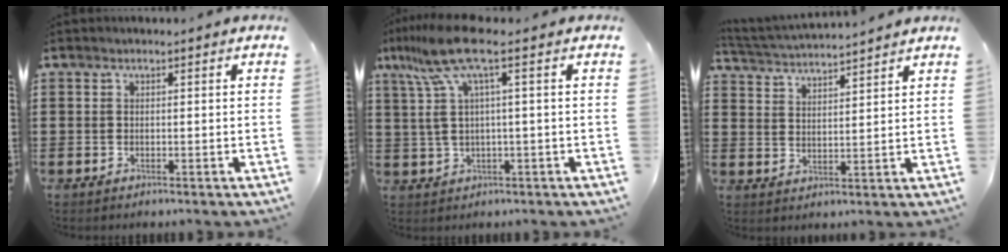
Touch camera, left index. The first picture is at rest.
{"total": 8.6, "force": [3.1, 0.9, 8.0], "torque": [-0.196, -0.022, 0.042]}
{"total": 3.5, "force": [3.4, -0.5, 0.2], "torque": [-0.021, -0.022, 0.057]}